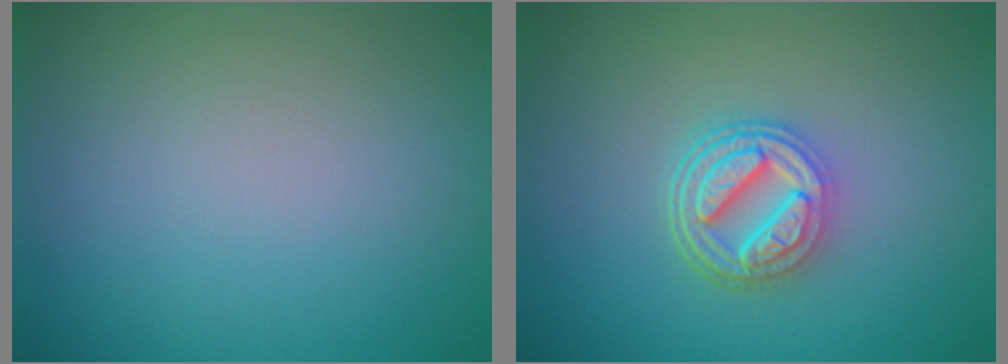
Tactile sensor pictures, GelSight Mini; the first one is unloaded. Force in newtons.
{"total": 4.9, "press": 3.7, "slide": 3.3}